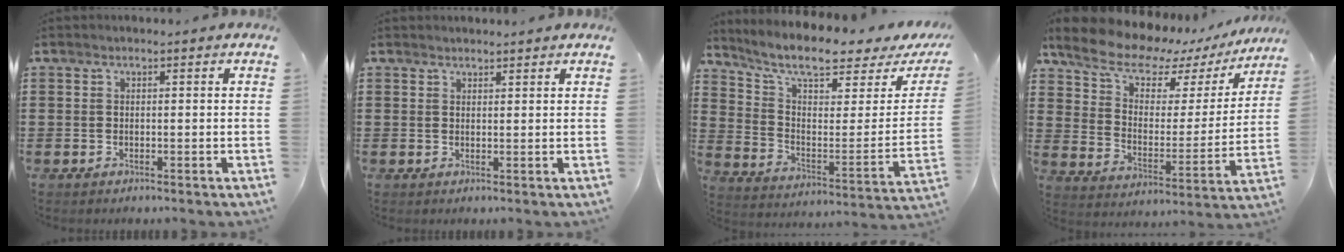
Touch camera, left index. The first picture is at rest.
{"total": 1.1, "force": [1.0, 0.3, -0.2], "torque": [0.002, 0.001, 0.021]}
{"total": 7.5, "force": [5.9, 1.1, 4.4], "torque": [-0.106, -0.047, 0.098]}
{"total": 8.4, "force": [6.7, 3.6, 3.5], "torque": [-0.096, -0.044, 0.113]}